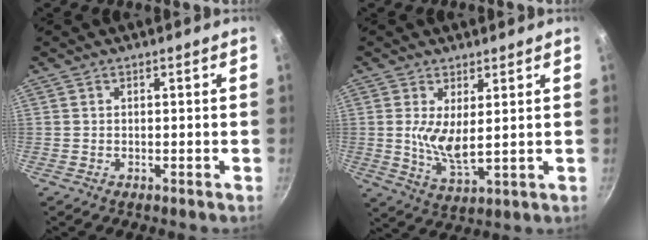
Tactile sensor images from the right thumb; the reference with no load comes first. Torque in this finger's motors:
{"motor_torque": [2.06, 2.95, 0.58, -0.42, 0.24]}